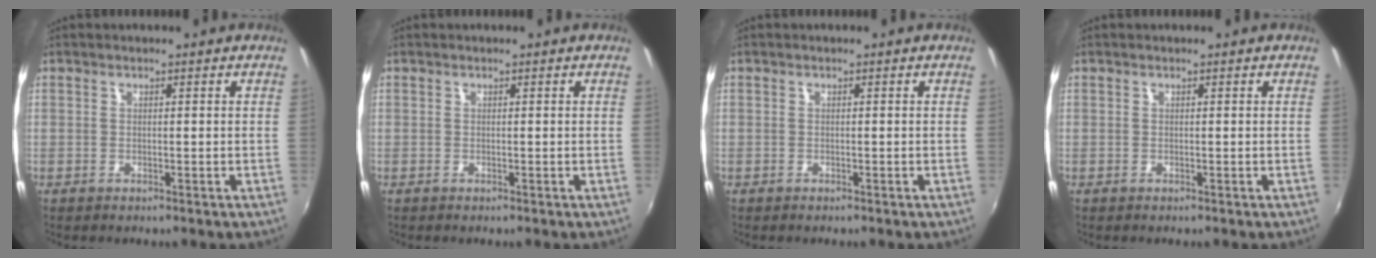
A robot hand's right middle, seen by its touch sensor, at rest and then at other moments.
{"total": 0.0}
{"total": 0.6, "force": [-0.4, 0.4, 0.0], "torque": [0.000, -0.002, -0.008]}
{"total": 0.0}